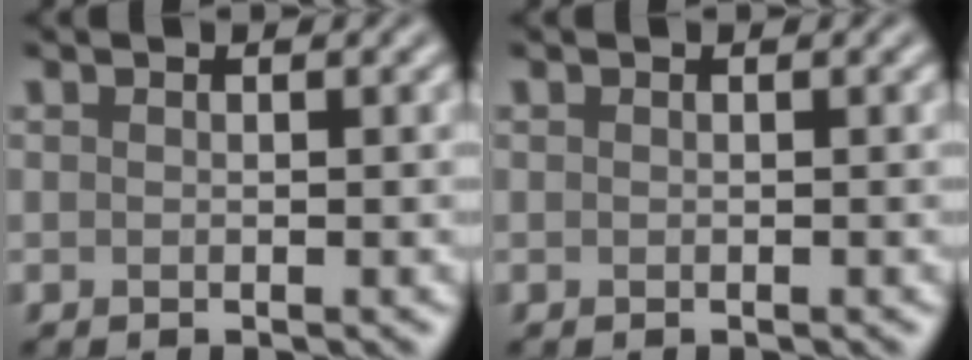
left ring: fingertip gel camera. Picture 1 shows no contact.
{"total": 0.0}